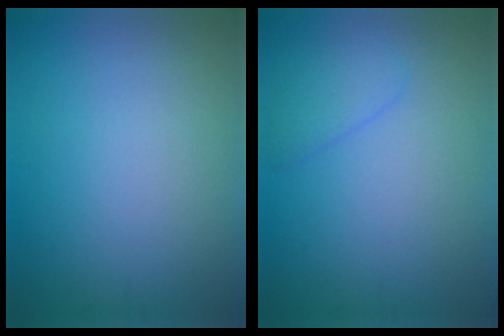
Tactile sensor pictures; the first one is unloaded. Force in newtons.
{"total": 1.8, "press": 1.8, "slide": 0.2}